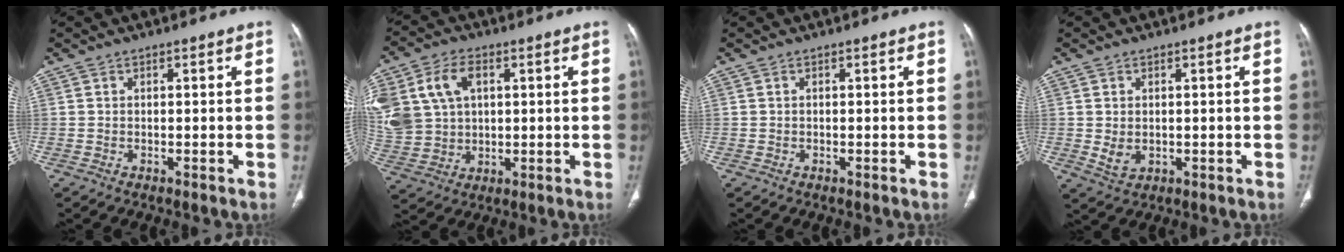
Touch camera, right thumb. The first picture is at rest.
{"total": 17.1, "force": [4.7, 12.7, 10.4], "torque": [-0.242, 0.013, 0.104]}
{"total": 0.0}
{"total": 3.2, "force": [0.0, 2.3, 2.3], "torque": [-0.041, -0.005, 0.011]}